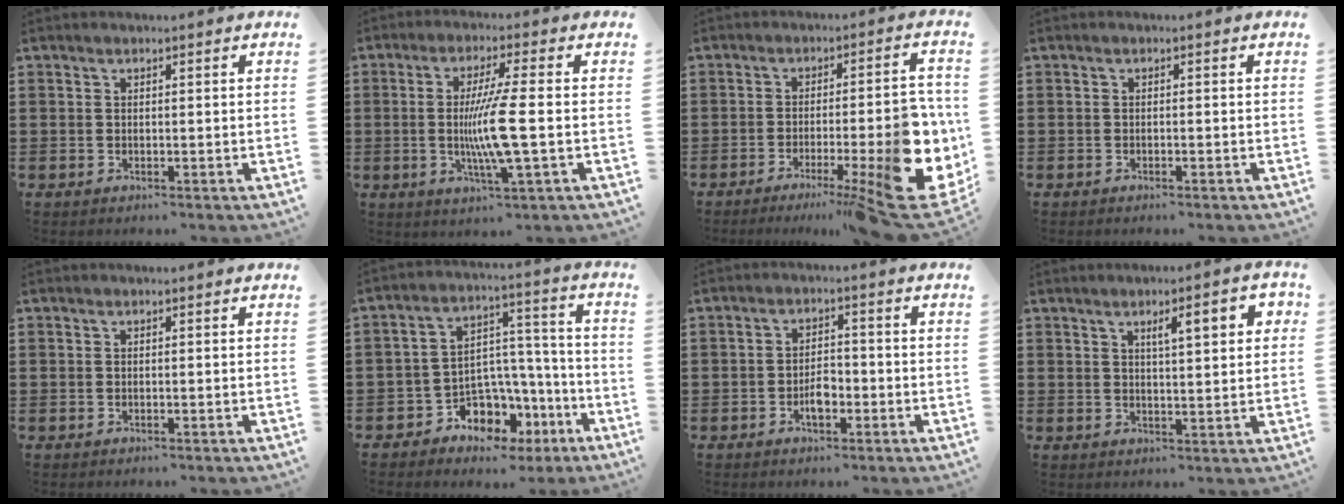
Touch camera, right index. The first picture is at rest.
{"total": 8.5, "force": [-0.9, 0.1, 8.5], "torque": [-0.168, -0.020, -0.024]}
{"total": 13.2, "force": [-5.2, 2.9, 11.8], "torque": [-0.158, -0.017, -0.082]}
{"total": 0.5, "force": [-0.4, 0.0, 0.3], "torque": [-0.006, -0.001, -0.009]}
{"total": 0.0}
{"total": 6.7, "force": [-3.8, 5.2, 1.7], "torque": [-0.042, 0.009, -0.063]}
{"total": 3.4, "force": [-1.5, 1.5, 2.7], "torque": [-0.050, 0.004, -0.026]}
{"total": 5.4, "force": [2.1, 1.1, 4.9], "torque": [-0.082, 0.000, 0.028]}